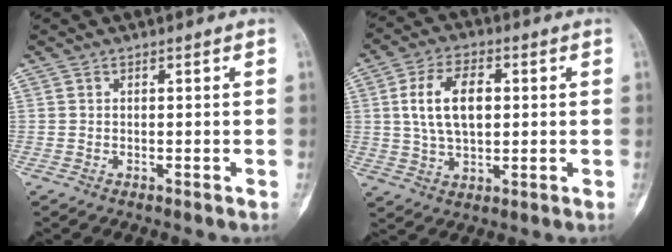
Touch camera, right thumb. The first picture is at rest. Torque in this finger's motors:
{"motor_torque": [1.28, 1.39, 0.57, -0.40, 0.36]}